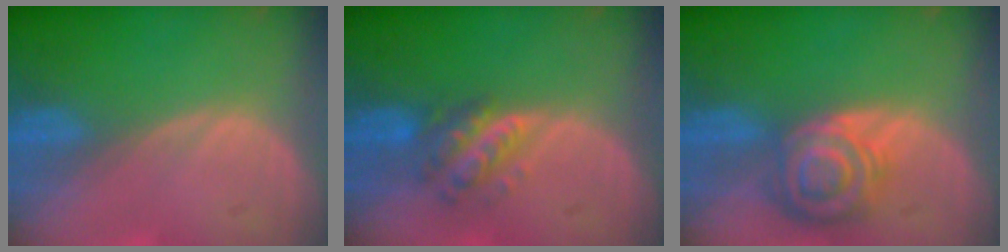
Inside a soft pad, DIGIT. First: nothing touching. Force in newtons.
{"total": 5.7, "press": 5.3, "slide": 2.3}
{"total": 8.4, "press": 7.2, "slide": 4.2}